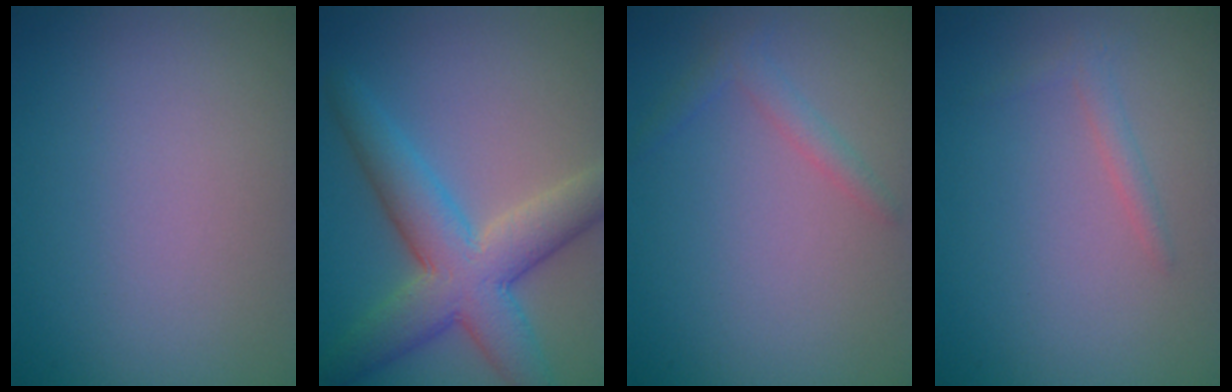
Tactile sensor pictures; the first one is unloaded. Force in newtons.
{"total": 7.6, "press": 7.6, "slide": 0.2}
{"total": 1.5, "press": 1.5, "slide": 0.1}
{"total": 1.1, "press": 1.1, "slide": 0.0}